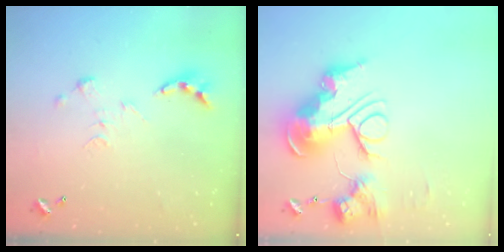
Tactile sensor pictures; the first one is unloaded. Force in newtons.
{"total": 0.9, "press": 0.9, "slide": 0.0}